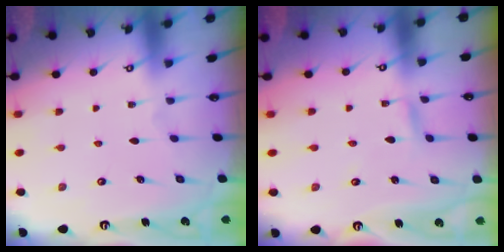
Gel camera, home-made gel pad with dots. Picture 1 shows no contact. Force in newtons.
{"total": 2.7, "press": 2.7, "slide": 0.1}